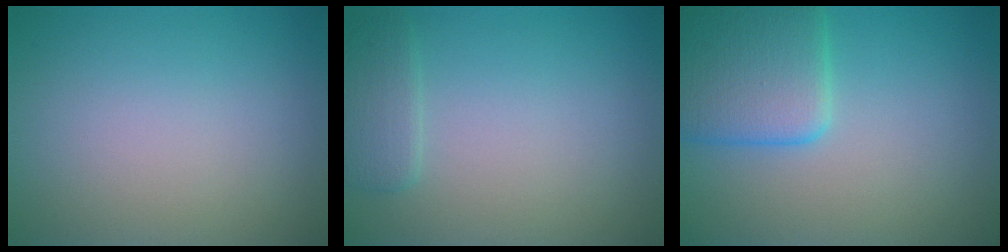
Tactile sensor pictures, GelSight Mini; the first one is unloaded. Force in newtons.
{"total": 1.8, "press": 1.8, "slide": 0.1}
{"total": 5.6, "press": 5.6, "slide": 0.3}